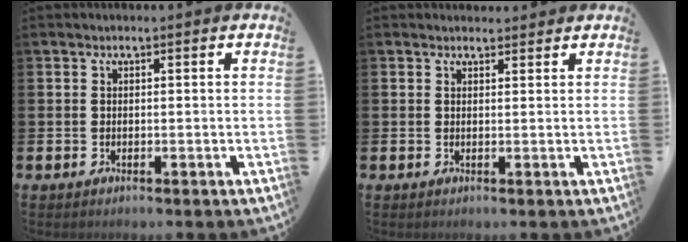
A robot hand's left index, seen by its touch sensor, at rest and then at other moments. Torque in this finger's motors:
{"motor_torque": [0.78, -0.81, 0.06, -0.01]}